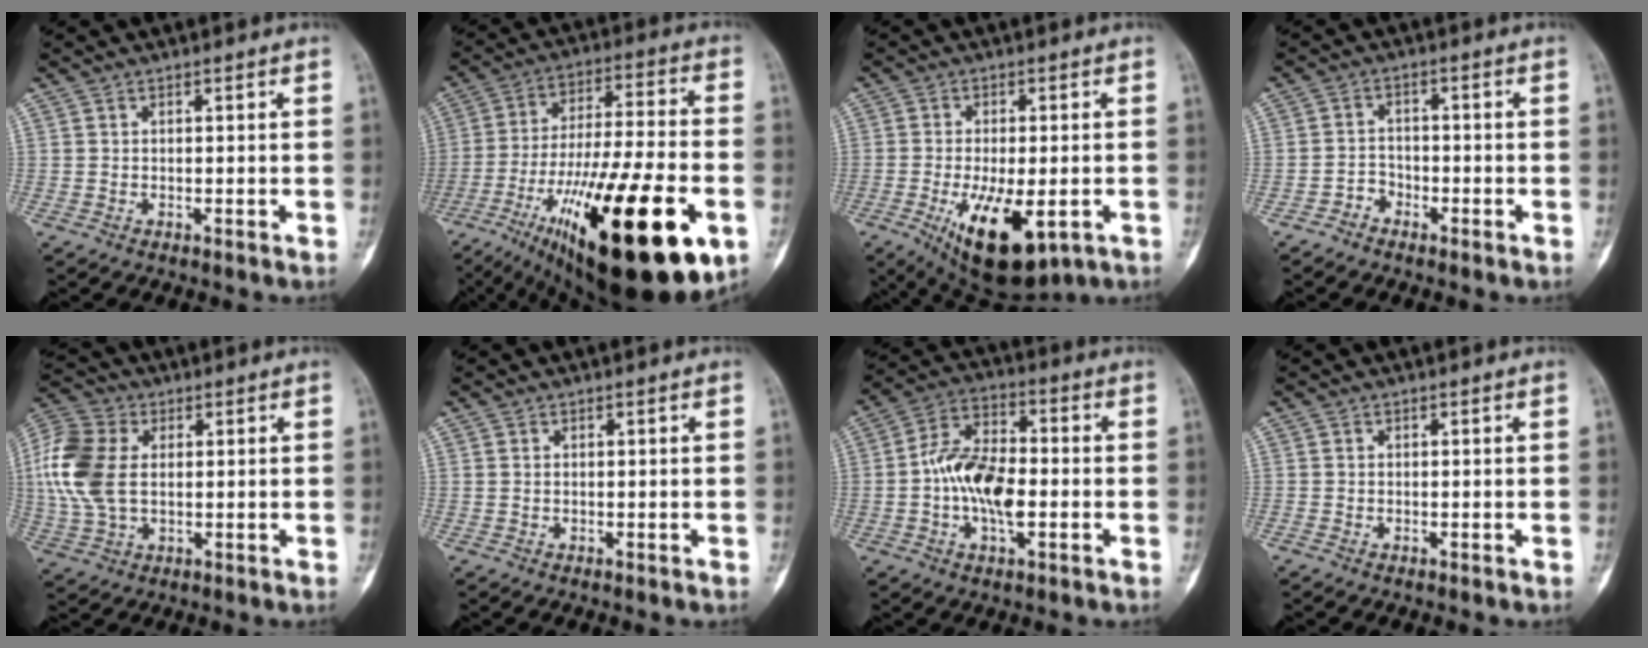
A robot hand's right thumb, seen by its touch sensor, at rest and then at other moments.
{"total": 33.4, "force": [-12.4, 10.2, 29.3], "torque": [-0.449, 0.026, -0.184]}
{"total": 13.9, "force": [-5.0, 6.0, 11.5], "torque": [-0.184, -0.010, -0.061]}
{"total": 2.8, "force": [-2.0, 1.9, 0.2], "torque": [0.008, 0.017, -0.043]}
{"total": 14.6, "force": [1.7, 9.5, 10.9], "torque": [-0.249, 0.011, 0.032]}
{"total": 0.0}
{"total": 12.8, "force": [-1.7, 6.6, 10.8], "torque": [-0.190, 0.025, -0.039]}
{"total": 0.0}